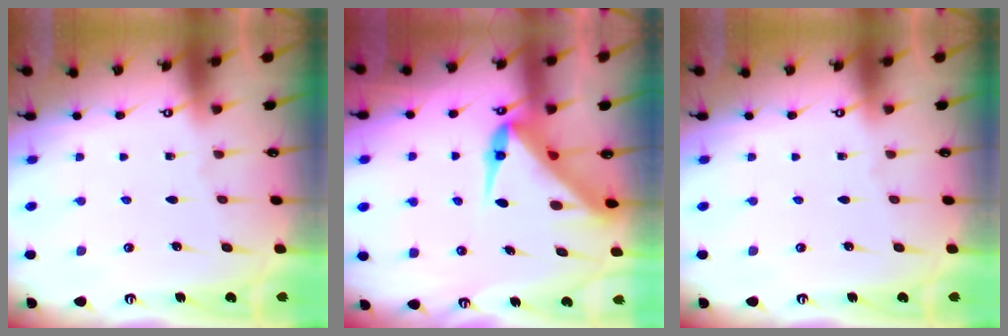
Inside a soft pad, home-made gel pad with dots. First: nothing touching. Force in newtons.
{"total": 7.7, "press": 7.7, "slide": 0.5}
{"total": 0.0}